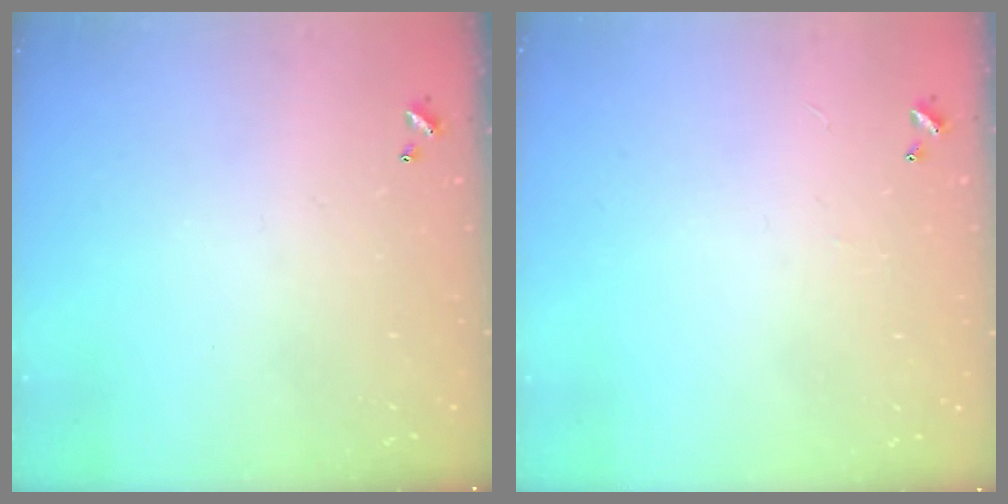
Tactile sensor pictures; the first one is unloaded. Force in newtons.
{"total": 2.1, "press": 2.0, "slide": 0.3}